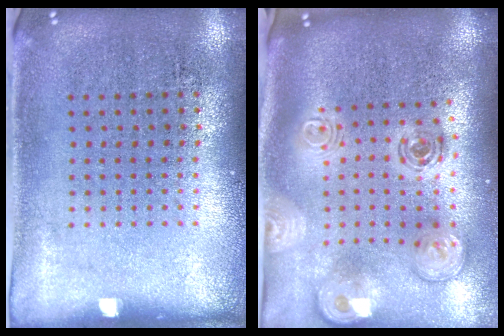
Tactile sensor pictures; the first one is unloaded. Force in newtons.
{"total": 2.5, "press": 1.9, "slide": 1.6}